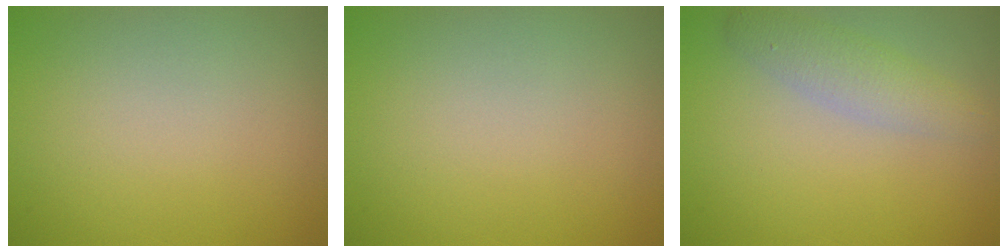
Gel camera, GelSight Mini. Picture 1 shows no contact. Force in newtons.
{"total": 0.0}
{"total": 2.8, "press": 2.8, "slide": 0.1}